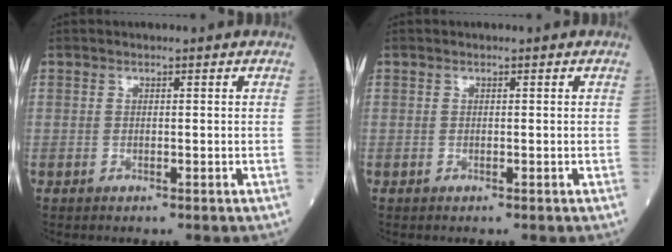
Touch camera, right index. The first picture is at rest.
{"total": 0.0}